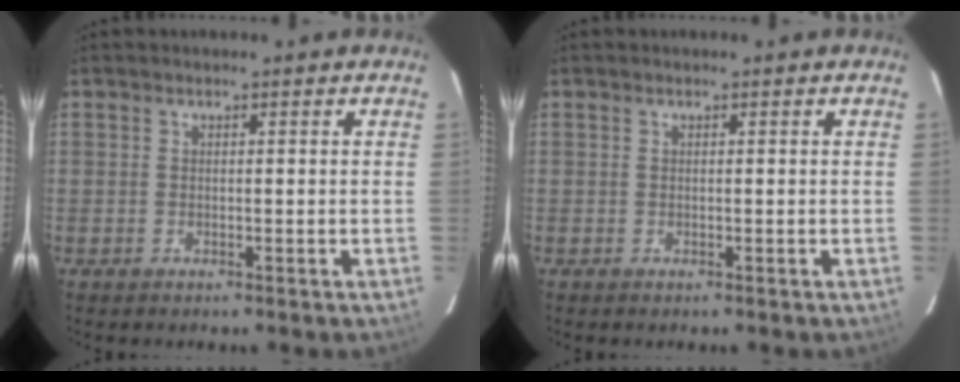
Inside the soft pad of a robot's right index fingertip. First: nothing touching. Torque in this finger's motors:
{"motor_torque": [0.11, -0.03, 0.04, 0.01]}